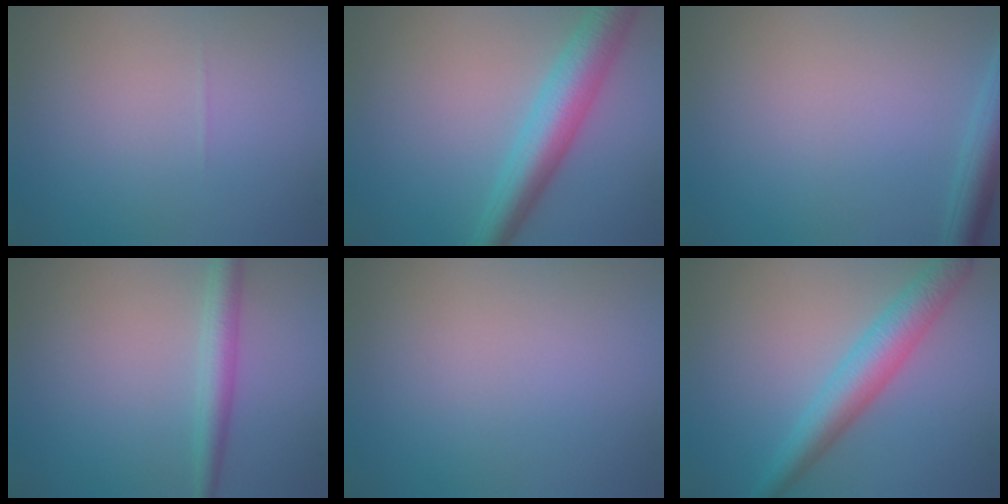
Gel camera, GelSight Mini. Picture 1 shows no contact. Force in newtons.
{"total": 5.4, "press": 5.4, "slide": 0.1}
{"total": 3.0, "press": 3.0, "slide": 0.1}
{"total": 2.5, "press": 2.5, "slide": 0.0}
{"total": 0.0}
{"total": 4.2, "press": 4.2, "slide": 0.1}